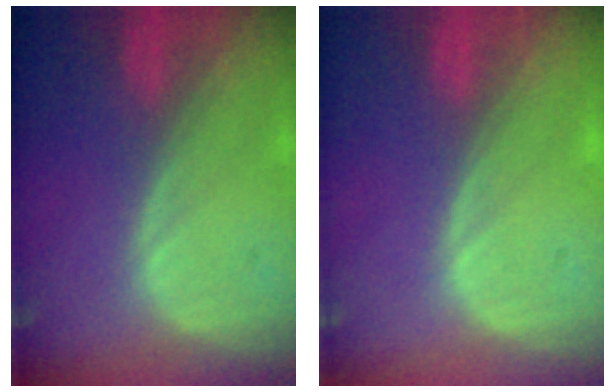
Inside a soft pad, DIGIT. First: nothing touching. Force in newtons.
{"total": 0.0}